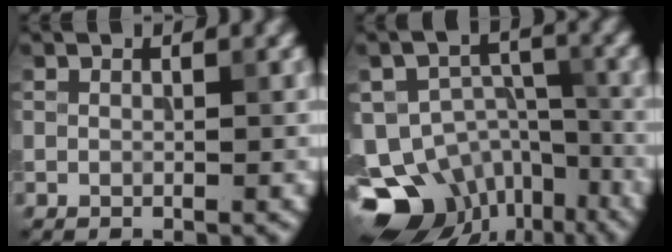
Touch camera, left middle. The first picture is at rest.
{"total": 15.5, "force": [-10.1, 10.2, 6.1], "torque": [-0.113, -0.023, -0.122]}